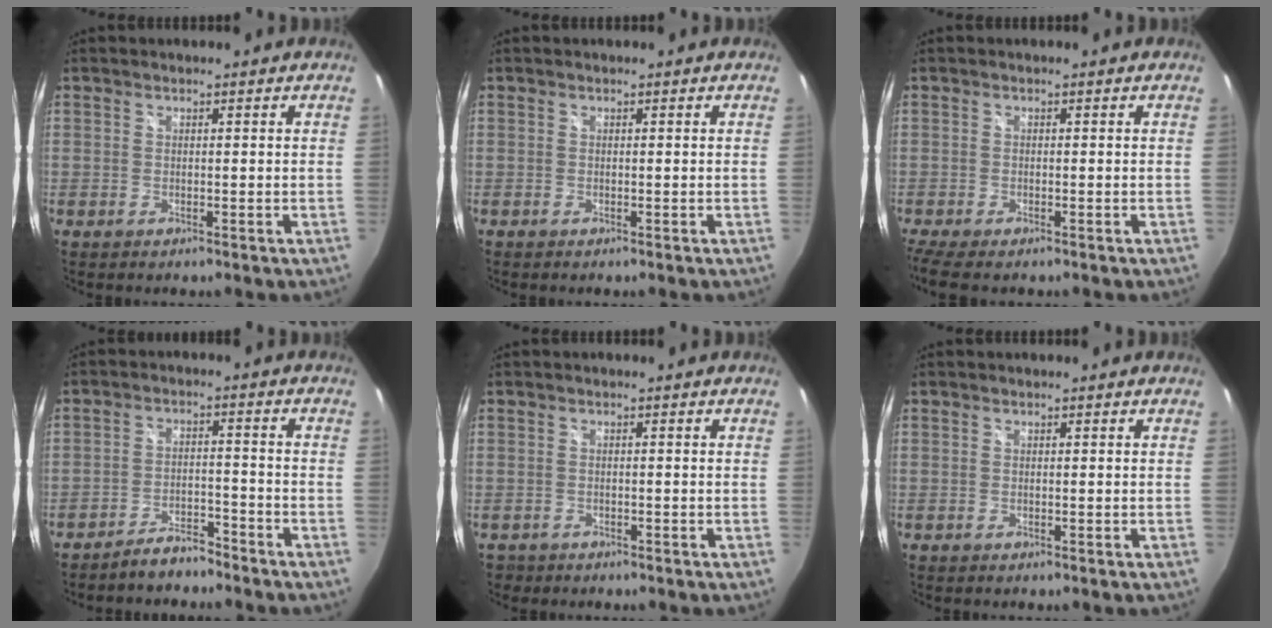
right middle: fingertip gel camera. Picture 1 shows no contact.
{"total": 0.0}
{"total": 0.0}
{"total": 5.3, "force": [-4.9, 1.3, 1.5], "torque": [-0.046, 0.008, -0.076]}
{"total": 1.9, "force": [-1.3, 1.4, 0.4], "torque": [-0.013, -0.005, -0.020]}
{"total": 0.0}